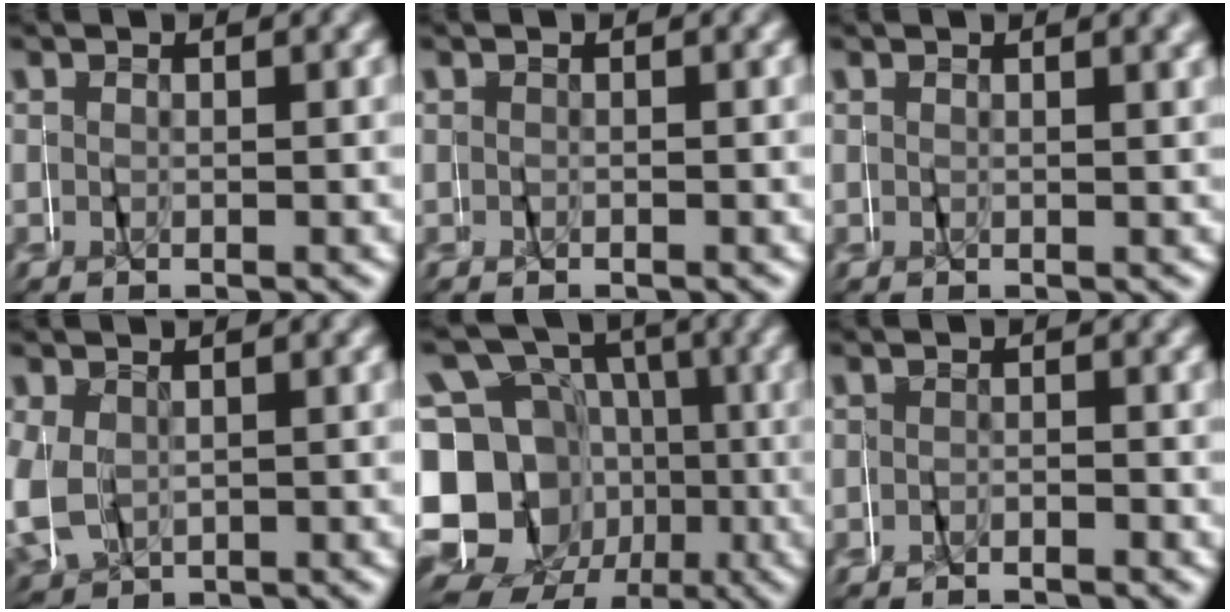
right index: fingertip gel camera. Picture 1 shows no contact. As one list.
[{"total": 0.5, "force": [0.2, 0.4, 0.3], "torque": [-0.006, 0.000, 0.002]}, {"total": 0.6, "force": [0.3, -0.4, 0.3], "torque": [-0.009, 0.001, 0.007]}, {"total": 6.1, "force": [0.1, 5.7, 2.1], "torque": [-0.077, -0.017, 0.009]}, {"total": 17.4, "force": [-2.0, 15.5, 7.8], "torque": [-0.176, -0.057, -0.030]}, {"total": 1.0, "force": [-0.8, 0.4, 0.2], "torque": [-0.015, 0.002, -0.019]}]